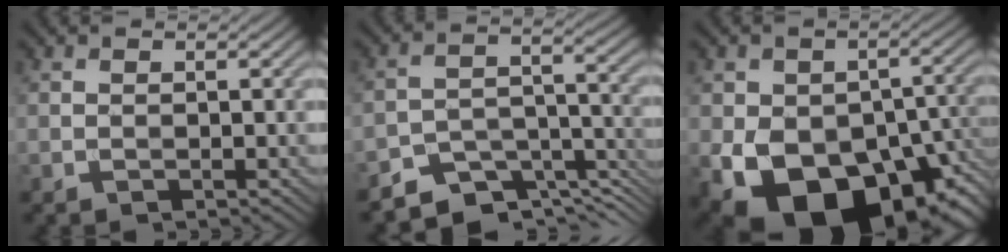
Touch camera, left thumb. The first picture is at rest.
{"total": 8.0, "force": [-6.7, 3.2, 3.0], "torque": [-0.049, -0.013, -0.122]}
{"total": 17.8, "force": [-8.0, 11.3, 11.2], "torque": [-0.177, -0.035, -0.114]}